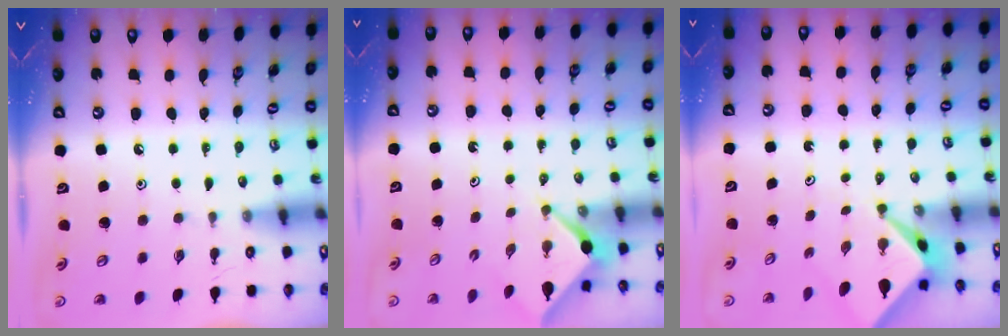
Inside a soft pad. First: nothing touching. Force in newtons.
{"total": 2.3, "press": 2.3, "slide": 0.2}
{"total": 2.5, "press": 2.5, "slide": 0.2}